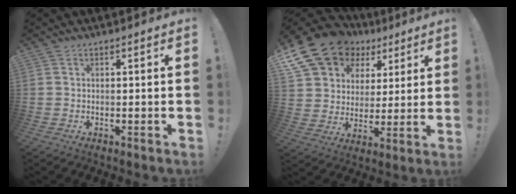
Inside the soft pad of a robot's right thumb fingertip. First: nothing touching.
{"total": 16.0, "force": [10.1, 10.9, 5.8], "torque": [-0.106, -0.062, 0.204]}